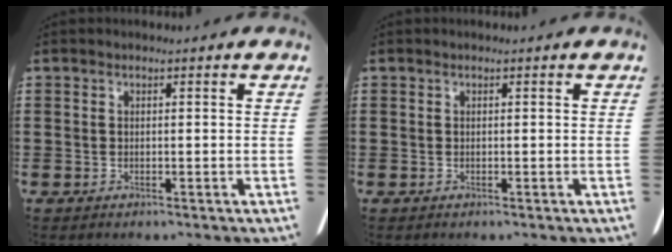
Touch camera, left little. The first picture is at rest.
{"total": 0.0}